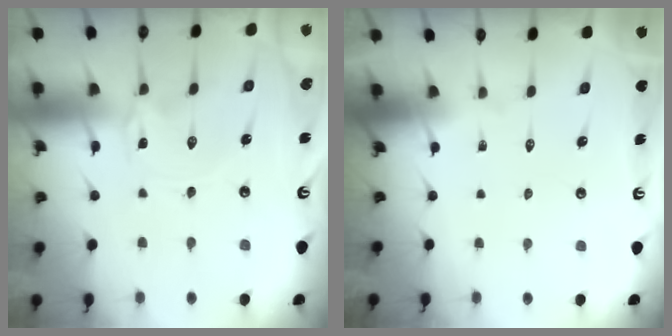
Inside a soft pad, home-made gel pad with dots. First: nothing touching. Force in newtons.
{"total": 0.0}